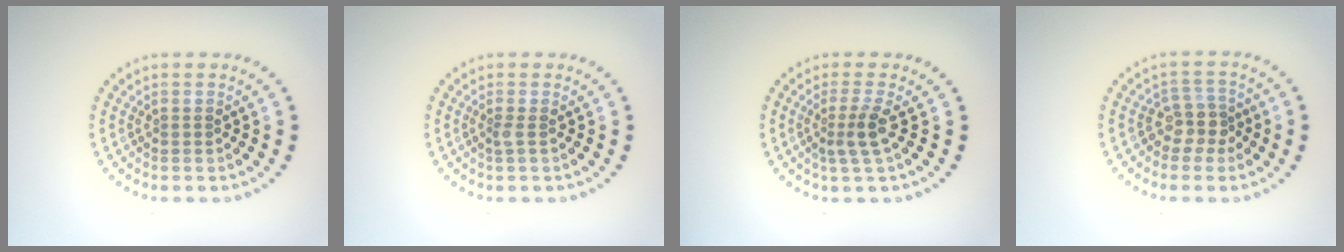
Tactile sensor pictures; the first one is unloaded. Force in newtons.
{"total": 0.7, "press": 0.6, "slide": 0.4}
{"total": 2.4, "press": 1.8, "slide": 1.6}
{"total": 2.6, "press": 2.2, "slide": 1.5}